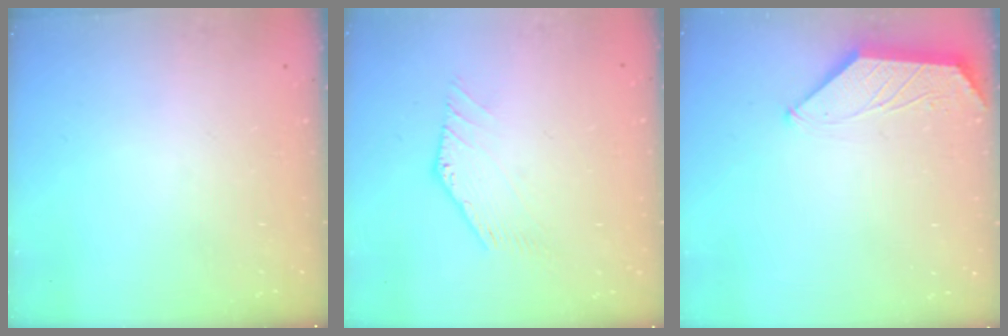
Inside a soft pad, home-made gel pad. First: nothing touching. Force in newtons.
{"total": 0.0}
{"total": 0.7, "press": 0.6, "slide": 0.3}